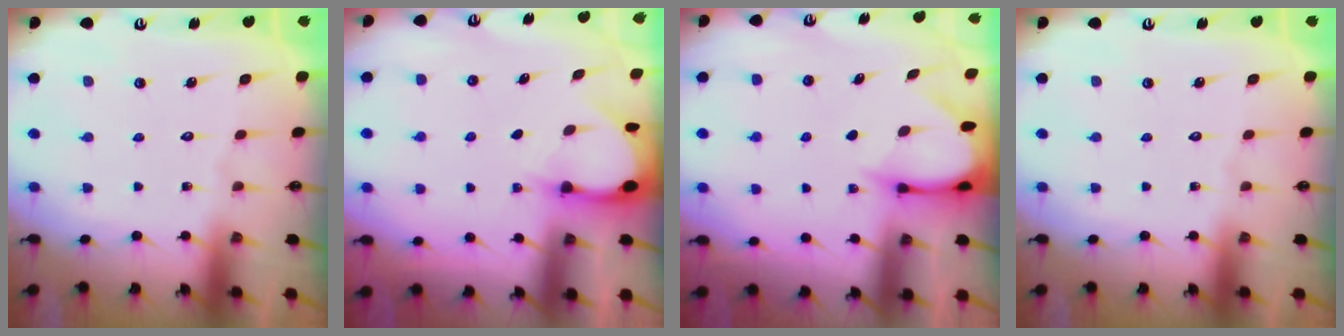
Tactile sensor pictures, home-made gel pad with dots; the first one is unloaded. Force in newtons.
{"total": 3.0, "press": 3.0, "slide": 0.4}
{"total": 3.5, "press": 3.5, "slide": 0.3}
{"total": 0.0}